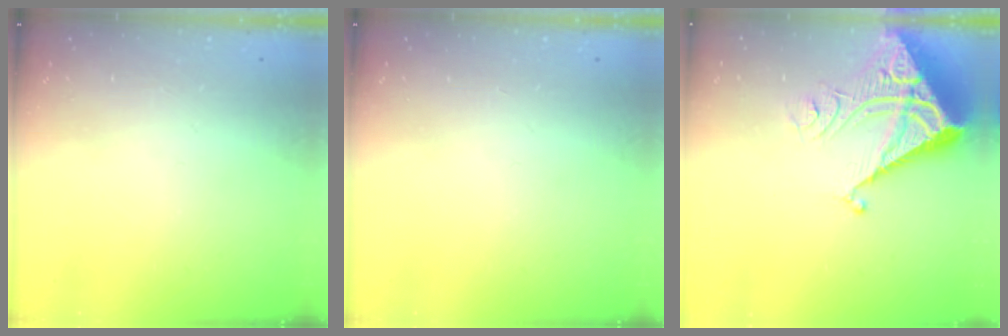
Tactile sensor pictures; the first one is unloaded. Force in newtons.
{"total": 0.0}
{"total": 7.4, "press": 7.3, "slide": 0.8}